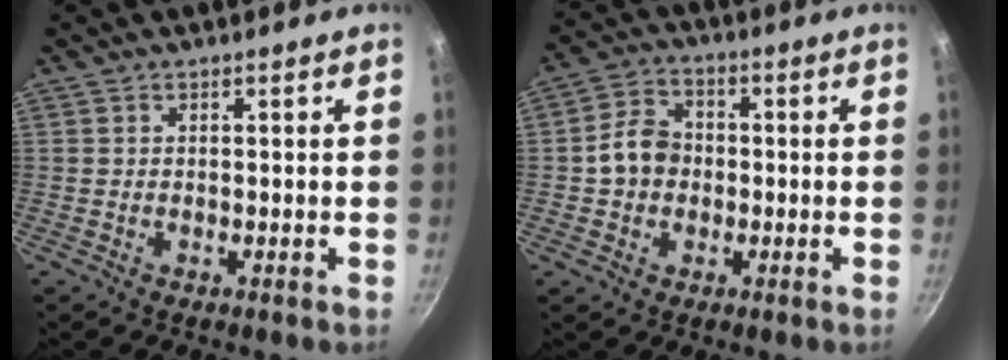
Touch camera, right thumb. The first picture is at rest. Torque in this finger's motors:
{"motor_torque": [-0.35, 0.58, 0.07, -0.07, 0.06]}